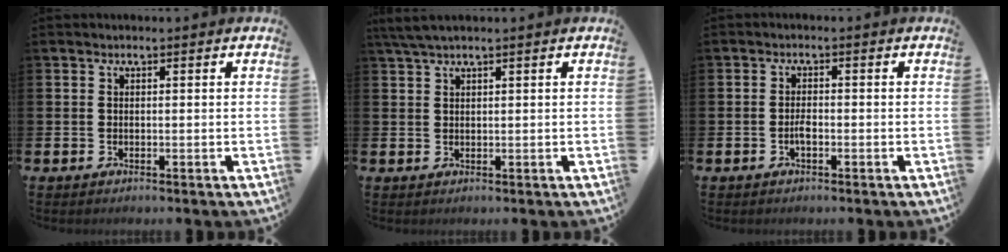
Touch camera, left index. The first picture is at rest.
{"total": 2.4, "force": [1.9, 0.1, 1.5], "torque": [-0.034, 0.003, 0.035]}
{"total": 1.6, "force": [-0.6, 0.6, 1.3], "torque": [-0.019, 0.000, -0.014]}